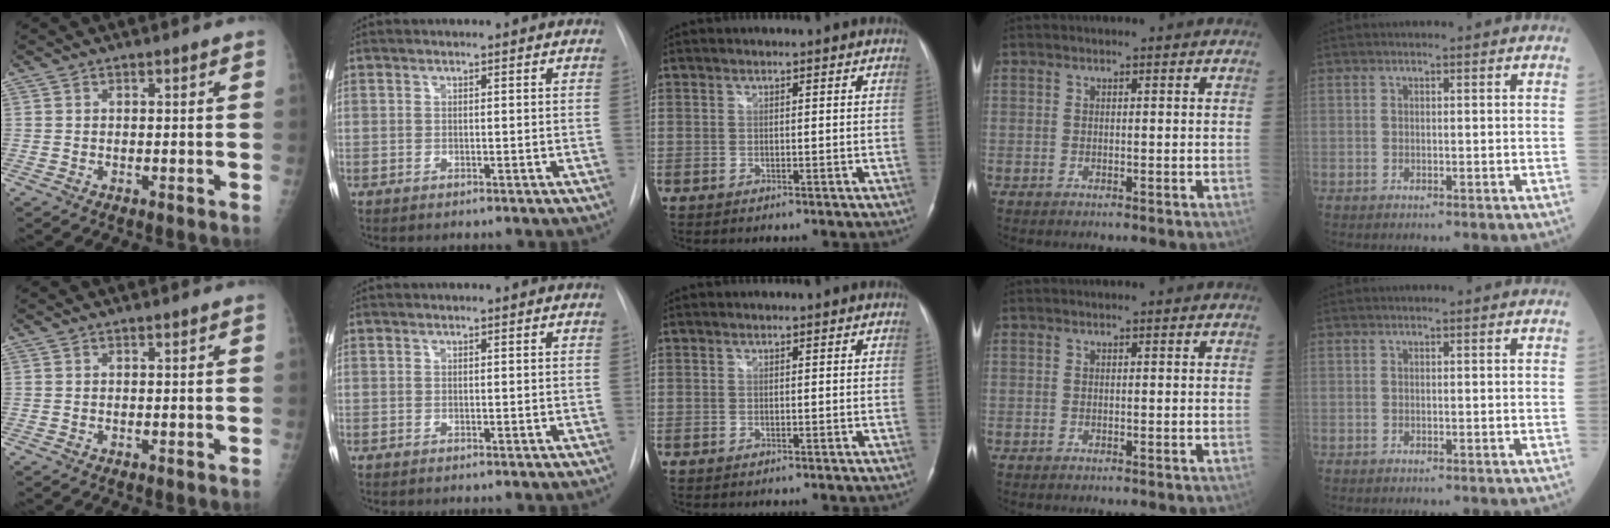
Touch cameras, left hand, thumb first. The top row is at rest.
{}